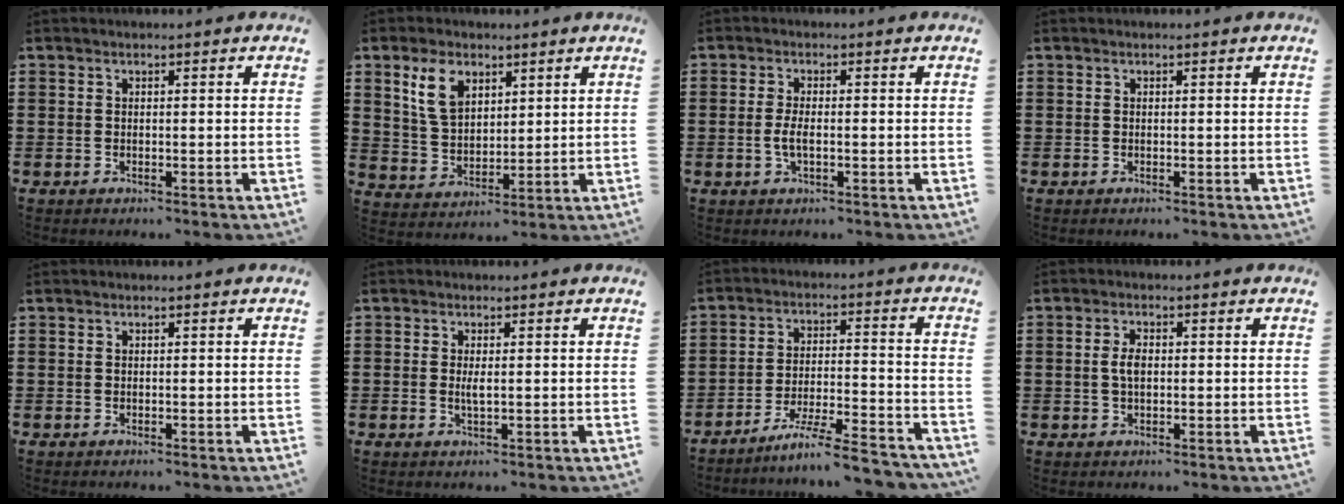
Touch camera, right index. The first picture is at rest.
{"total": 7.6, "force": [4.0, 4.8, 4.3], "torque": [-0.096, 0.013, 0.075]}
{"total": 2.7, "force": [-0.5, 0.8, 2.5], "torque": [-0.060, -0.005, -0.014]}
{"total": 0.0}
{"total": 0.0}
{"total": 1.8, "force": [0.0, 0.5, 1.7], "torque": [-0.032, -0.001, 0.000]}
{"total": 7.8, "force": [-6.9, 0.0, 3.7], "torque": [-0.068, -0.002, -0.134]}
{"total": 3.0, "force": [0.2, 1.4, 2.6], "torque": [-0.060, 0.004, -0.002]}